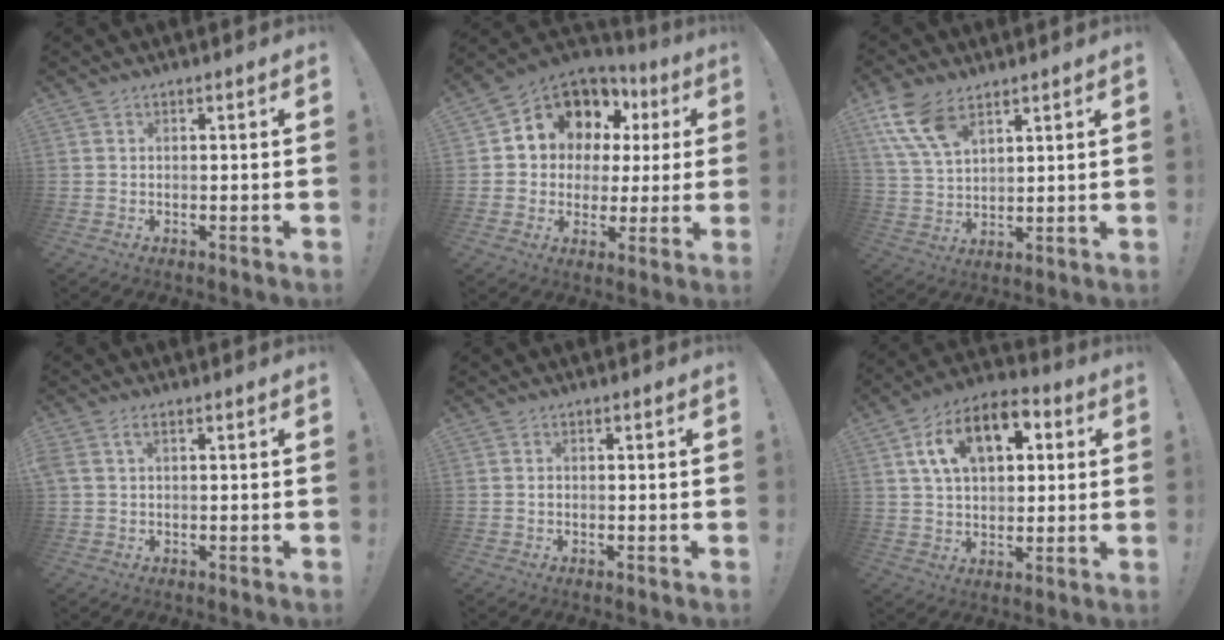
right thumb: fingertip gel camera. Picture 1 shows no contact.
{"total": 11.6, "force": [5.9, 8.9, 4.3], "torque": [-0.072, -0.043, 0.122]}
{"total": 11.6, "force": [7.0, 6.1, 6.9], "torque": [-0.144, -0.024, 0.138]}
{"total": 2.7, "force": [1.0, 1.4, 2.0], "torque": [-0.041, 0.005, 0.019]}
{"total": 0.0}
{"total": 15.3, "force": [6.1, 9.5, 10.3], "torque": [-0.160, -0.011, 0.110]}